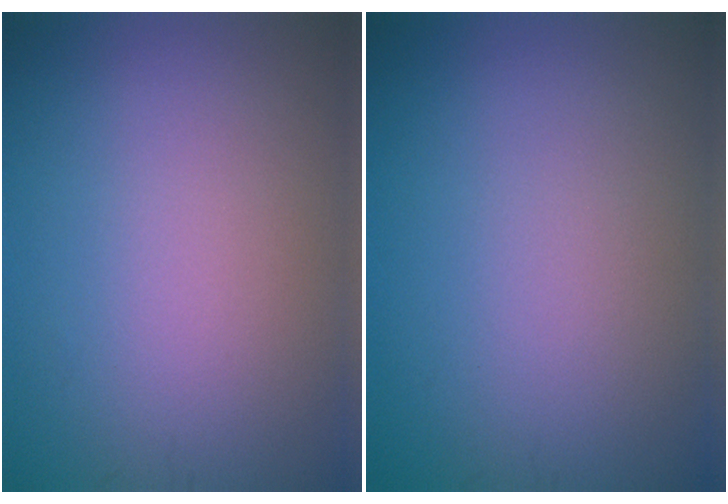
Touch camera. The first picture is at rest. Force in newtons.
{"total": 0.0}